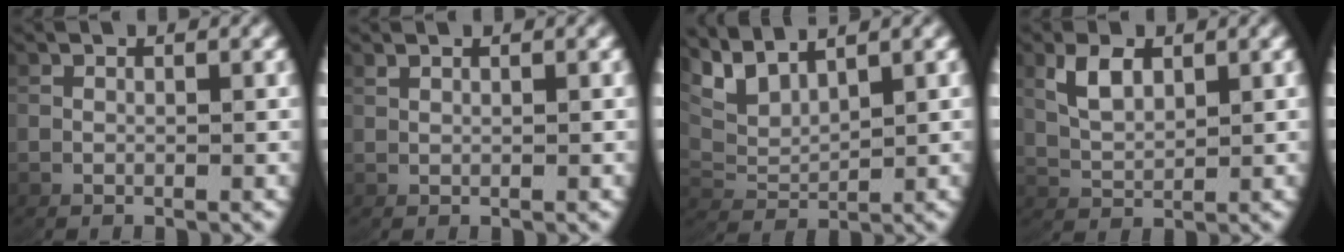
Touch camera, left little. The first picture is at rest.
{"total": 1.0, "force": [0.7, -0.7, 0.0], "torque": [-0.001, 0.001, 0.020]}
{"total": 4.4, "force": [2.7, 2.3, 2.6], "torque": [-0.076, -0.004, 0.059]}
{"total": 2.7, "force": [1.4, 1.0, 2.0], "torque": [-0.048, -0.006, 0.037]}